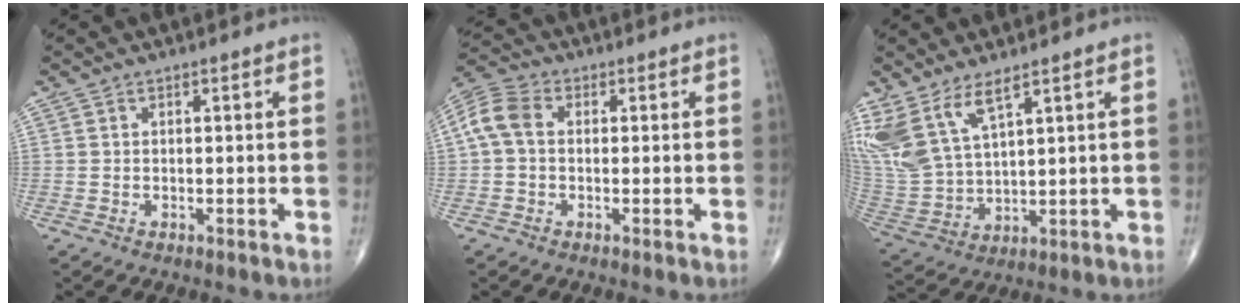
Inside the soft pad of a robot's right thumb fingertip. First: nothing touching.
{"total": 6.7, "force": [0.4, 4.7, 4.8], "torque": [-0.102, 0.022, -0.001]}
{"total": 12.8, "force": [7.9, 4.9, 8.8], "torque": [-0.196, -0.032, 0.178]}